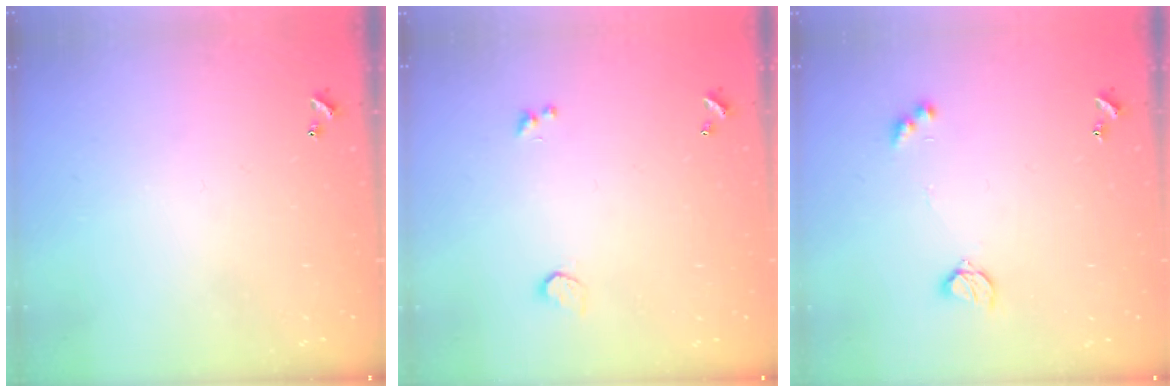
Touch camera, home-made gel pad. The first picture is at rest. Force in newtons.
{"total": 1.0, "press": 0.7, "slide": 0.7}
{"total": 4.2, "press": 4.2, "slide": 0.4}